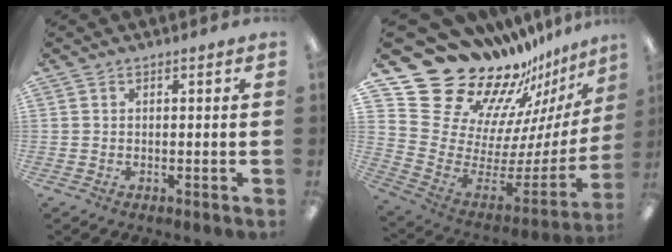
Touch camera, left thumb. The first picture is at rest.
{"total": 21.4, "force": [17.5, 10.4, 6.5], "torque": [-0.076, -0.181, 0.352]}